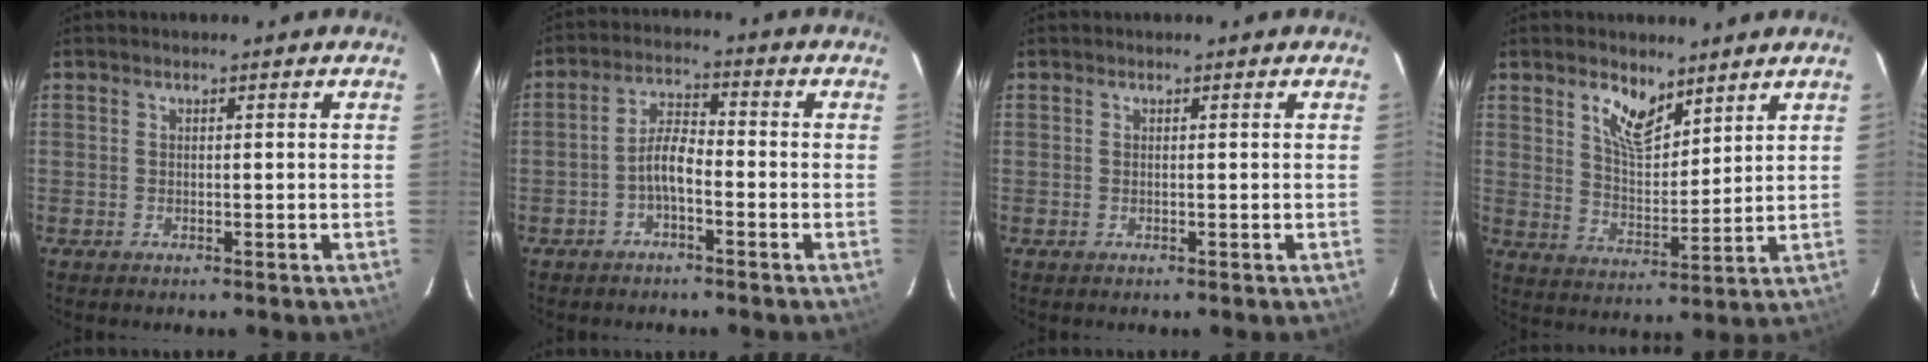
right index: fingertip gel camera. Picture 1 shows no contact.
{"total": 4.7, "force": [-2.3, 1.5, 3.8], "torque": [-0.078, 0.016, -0.043]}
{"total": 0.0}
{"total": 8.0, "force": [5.4, 3.5, 4.8], "torque": [-0.080, 0.002, 0.103]}